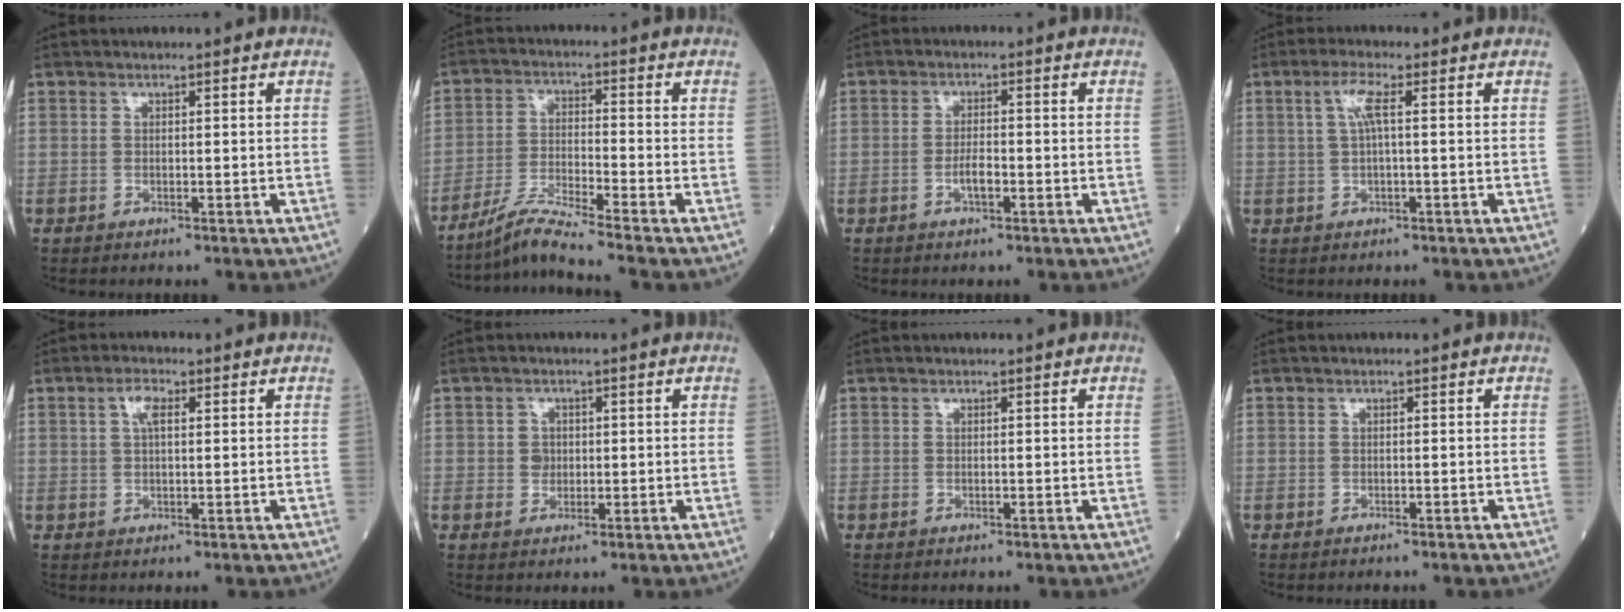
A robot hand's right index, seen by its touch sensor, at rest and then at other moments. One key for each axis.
{"total": 6.9, "fx": -6.1, "fy": -2.1, "fz": 2.5, "tx": -0.058, "ty": -0.025, "tz": -0.118}
{"total": 2.5, "fx": -1.0, "fy": 0.6, "fz": 2.2, "tx": -0.040, "ty": 0.003, "tz": -0.018}
{"total": 3.3, "fx": 0.8, "fy": 0.3, "fz": 3.1, "tx": -0.069, "ty": 0.012, "tz": 0.016}
{"total": 2.8, "fx": 1.0, "fy": 1.0, "fz": 2.5, "tx": -0.052, "ty": 0.007, "tz": 0.020}
{"total": 1.8, "fx": 0.1, "fy": 1.6, "fz": 0.7, "tx": -0.009, "ty": 0.002, "tz": 0.001}
{"total": 0.0}
{"total": 1.0, "fx": -0.9, "fy": 0.1, "fz": 0.3, "tx": -0.006, "ty": -0.002, "tz": -0.012}